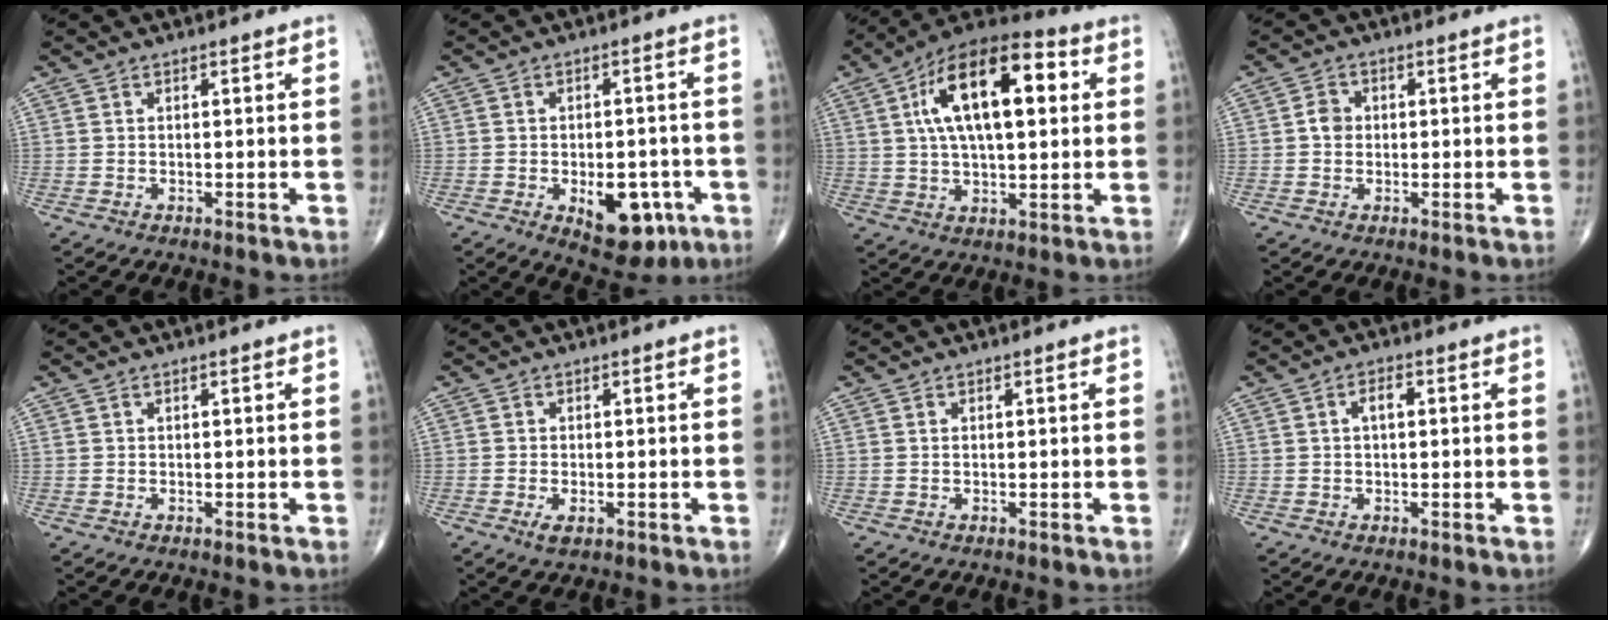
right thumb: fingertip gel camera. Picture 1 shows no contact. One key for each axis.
{"total": 11.0, "fx": -4.1, "fy": 6.1, "fz": 8.1, "tx": -0.081, "ty": 0.012, "tz": -0.045}
{"total": 19.8, "fx": 4.9, "fy": 9.0, "fz": 16.9, "tx": -0.268, "ty": 0.019, "tz": 0.072}
{"total": 2.8, "fx": 0.0, "fy": 2.4, "fz": 1.4, "tx": -0.015, "ty": 0.007, "tz": -0.005}
{"total": 0.0}
{"total": 2.1, "fx": -0.8, "fy": 1.0, "fz": 1.7, "tx": -0.034, "ty": -0.003, "tz": -0.013}
{"total": 0.0}
{"total": 2.7, "fx": 0.5, "fy": 1.3, "fz": 2.3, "tx": -0.040, "ty": 0.008, "tz": 0.007}